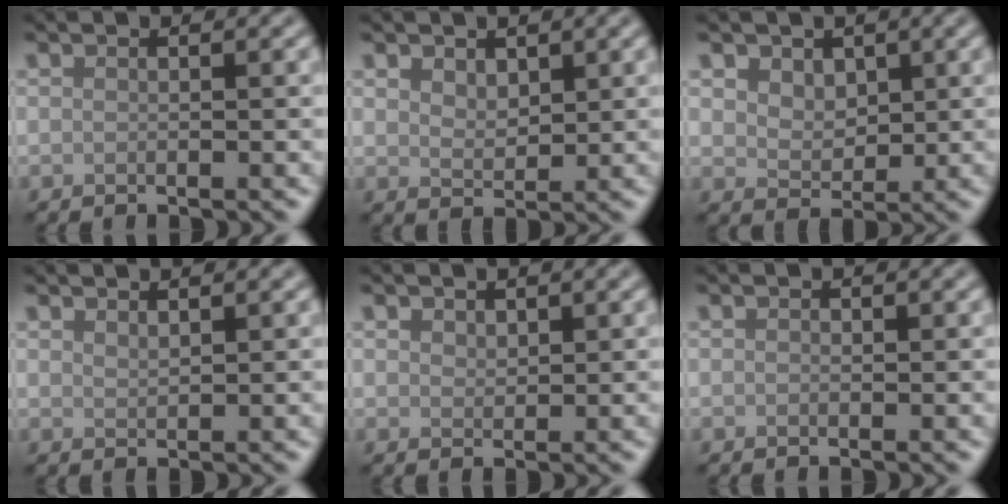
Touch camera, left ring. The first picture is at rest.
{"total": 2.0, "force": [1.2, 1.2, 1.0], "torque": [-0.020, -0.003, 0.024]}
{"total": 3.0, "force": [1.7, 2.1, 1.4], "torque": [-0.033, -0.009, 0.031]}
{"total": 0.9, "force": [0.9, 0.1, 0.2], "torque": [-0.001, 0.001, 0.017]}
{"total": 1.0, "force": [0.7, 0.6, 0.2], "torque": [-0.006, -0.002, 0.015]}
{"total": 0.0}